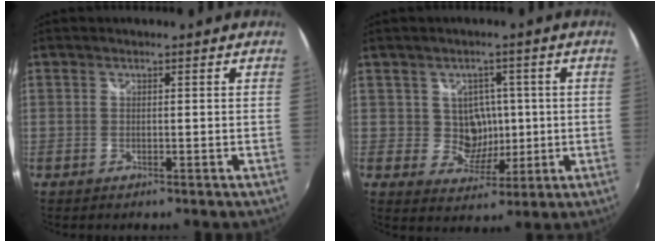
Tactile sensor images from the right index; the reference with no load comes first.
{"total": 6.0, "force": [0.6, 5.7, 1.7], "torque": [-0.033, 0.009, 0.016]}